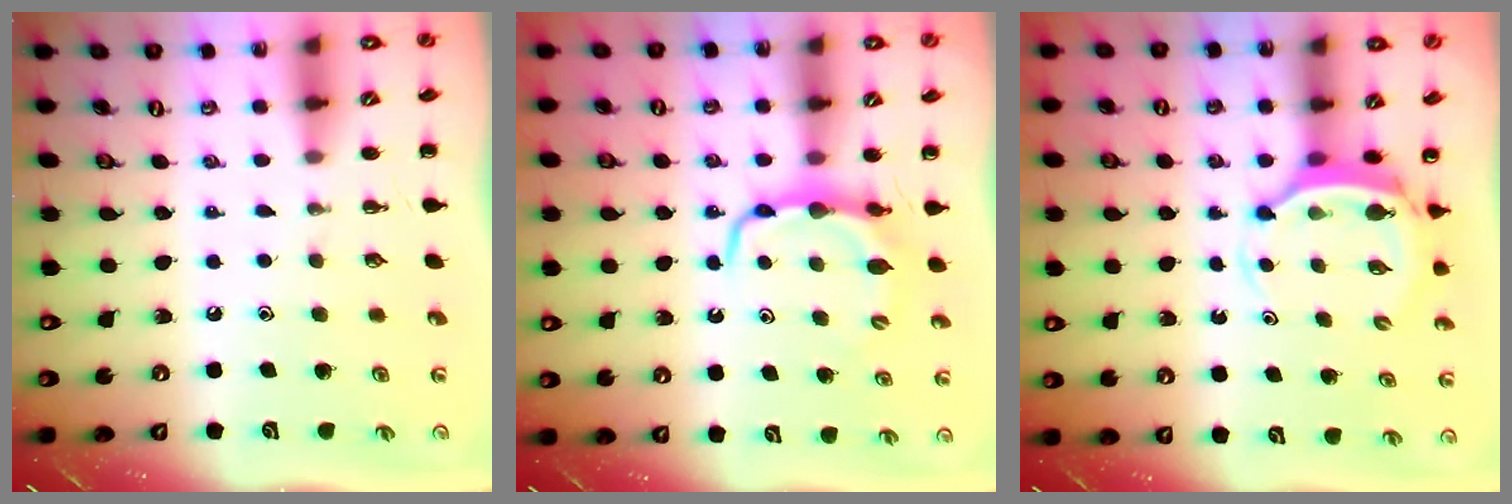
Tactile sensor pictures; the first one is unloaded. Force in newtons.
{"total": 6.5, "press": 6.5, "slide": 0.3}
{"total": 5.5, "press": 5.5, "slide": 0.9}